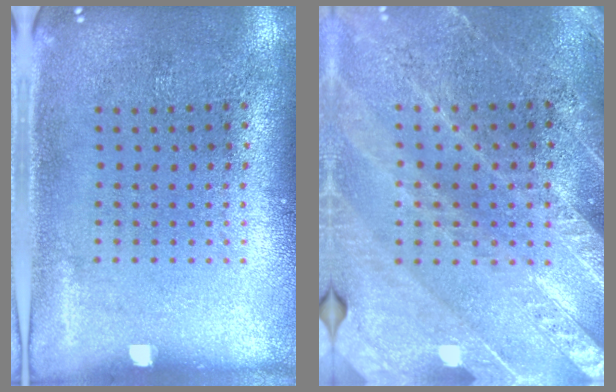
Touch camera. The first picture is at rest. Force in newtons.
{"total": 3.1, "press": 2.8, "slide": 1.2}